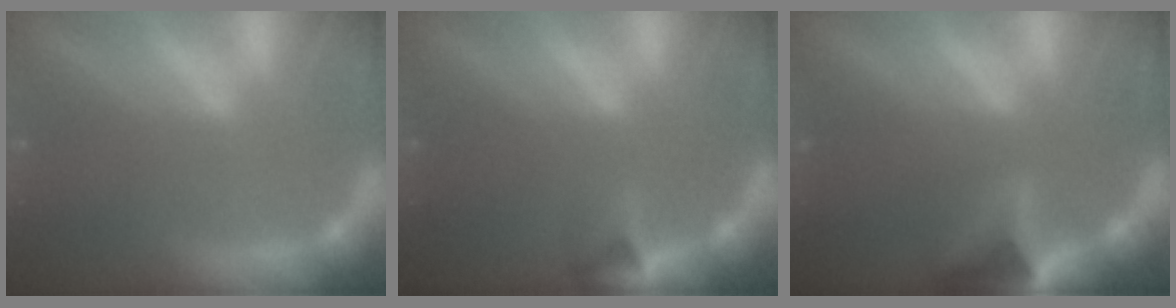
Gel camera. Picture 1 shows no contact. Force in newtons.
{"total": 2.4}
{"total": 5.9}